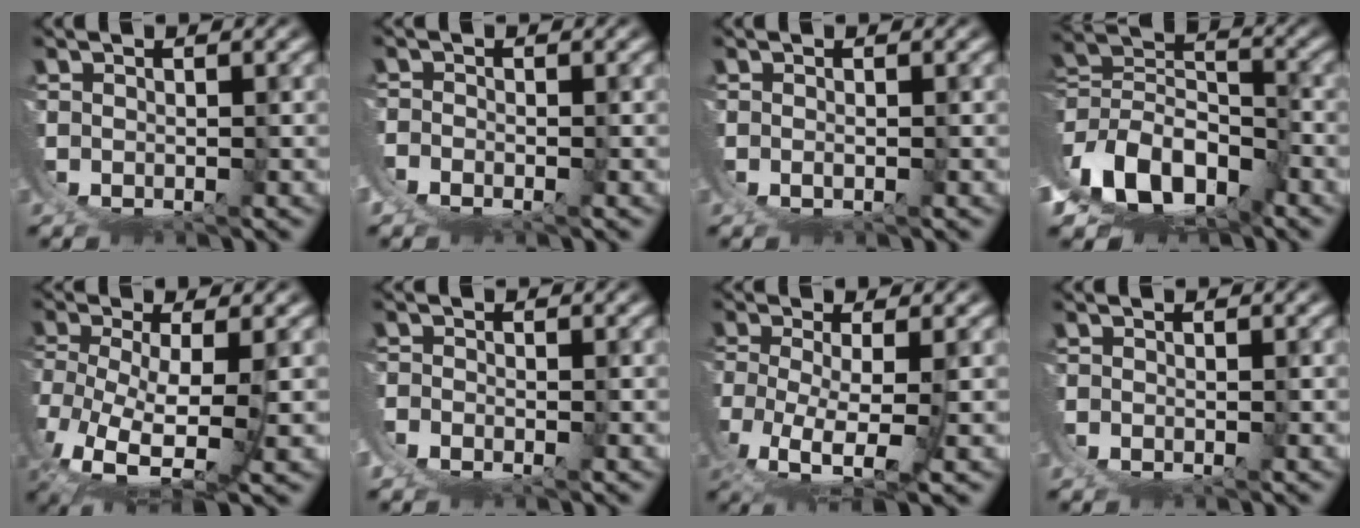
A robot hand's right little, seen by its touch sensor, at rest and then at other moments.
{"total": 3.2, "force": [-0.2, 2.7, 1.6], "torque": [-0.053, -0.011, -0.003]}
{"total": 0.8, "force": [0.4, -0.6, 0.4], "torque": [-0.004, 0.001, 0.008]}
{"total": 13.6, "force": [-1.9, 10.6, 8.3], "torque": [-0.205, -0.059, -0.015]}
{"total": 7.7, "force": [-1.1, 5.0, 5.7], "torque": [-0.164, -0.058, 0.011]}
{"total": 2.8, "force": [-0.2, 2.4, 1.5], "torque": [-0.048, -0.008, -0.003]}
{"total": 5.7, "force": [0.0, 3.0, 4.9], "torque": [-0.135, -0.050, 0.027]}
{"total": 0.0}